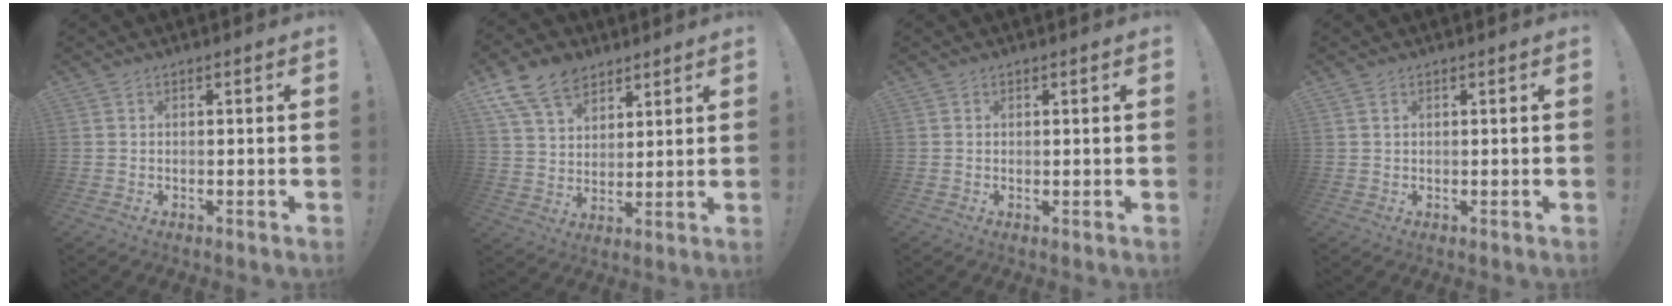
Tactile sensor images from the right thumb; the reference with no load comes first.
{"total": 13.3, "force": [8.4, 8.6, 5.6], "torque": [-0.100, -0.045, 0.163]}
{"total": 0.0}
{"total": 1.0, "force": [0.6, 0.6, 0.6], "torque": [-0.006, -0.002, 0.011]}